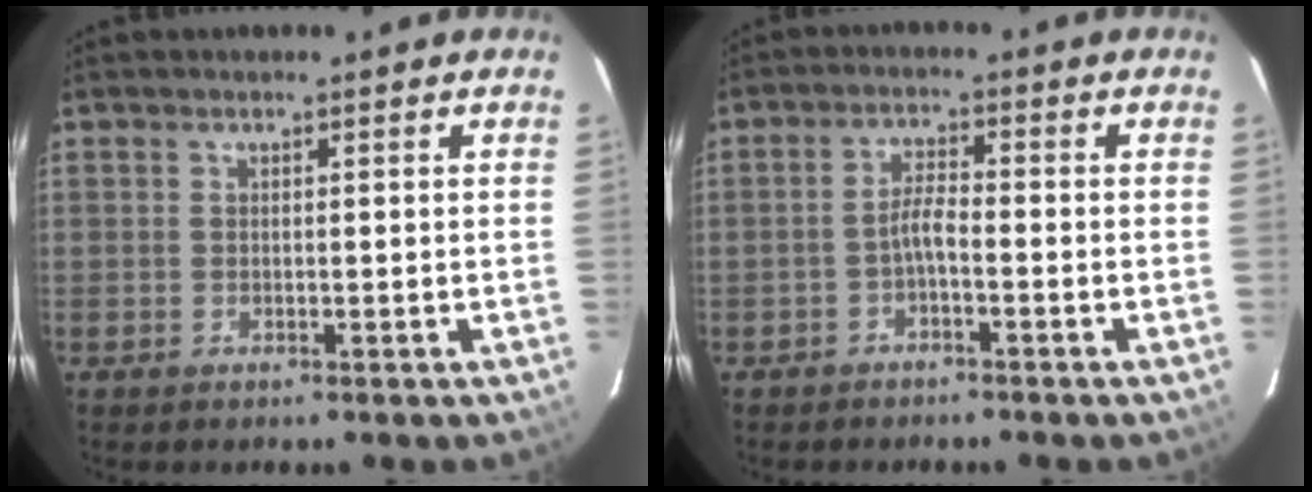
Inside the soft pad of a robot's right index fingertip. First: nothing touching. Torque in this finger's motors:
{"motor_torque": [0.46, -0.35, 0.34, 0.07]}